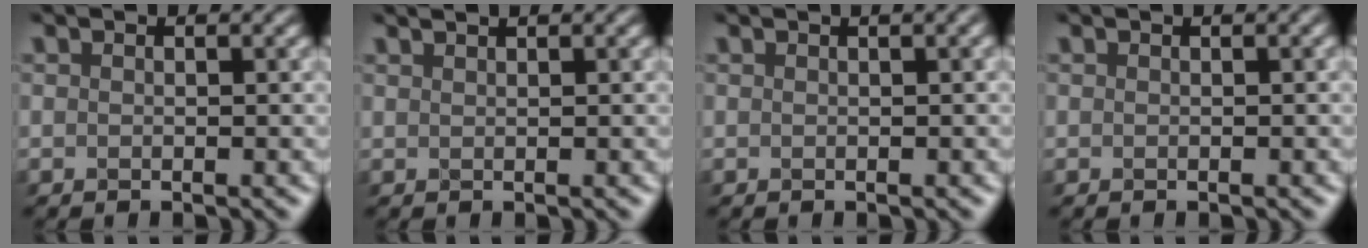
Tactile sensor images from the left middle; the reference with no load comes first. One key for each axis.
{"total": 2.0, "fx": 1.5, "fy": 0.7, "fz": 1.1, "tx": -0.001, "ty": 0.024, "tz": 0.007}
{"total": 3.3, "fx": 1.6, "fy": 1.5, "fz": 2.4, "tx": -0.016, "ty": 0.039, "tz": 0.014}
{"total": 1.4, "fx": 0.6, "fy": 0.7, "fz": 1.1, "tx": -0.008, "ty": 0.017, "tz": 0.000}